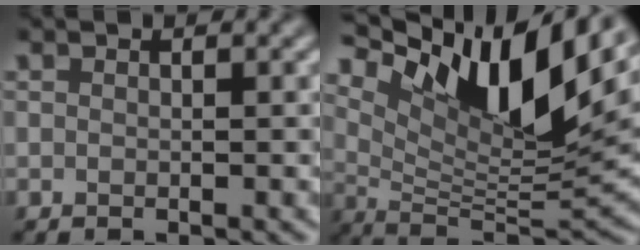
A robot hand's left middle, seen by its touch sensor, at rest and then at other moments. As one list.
[{"total": 13.0, "force": [6.0, 4.3, 10.7], "torque": [-0.178, -0.002, 0.113]}]